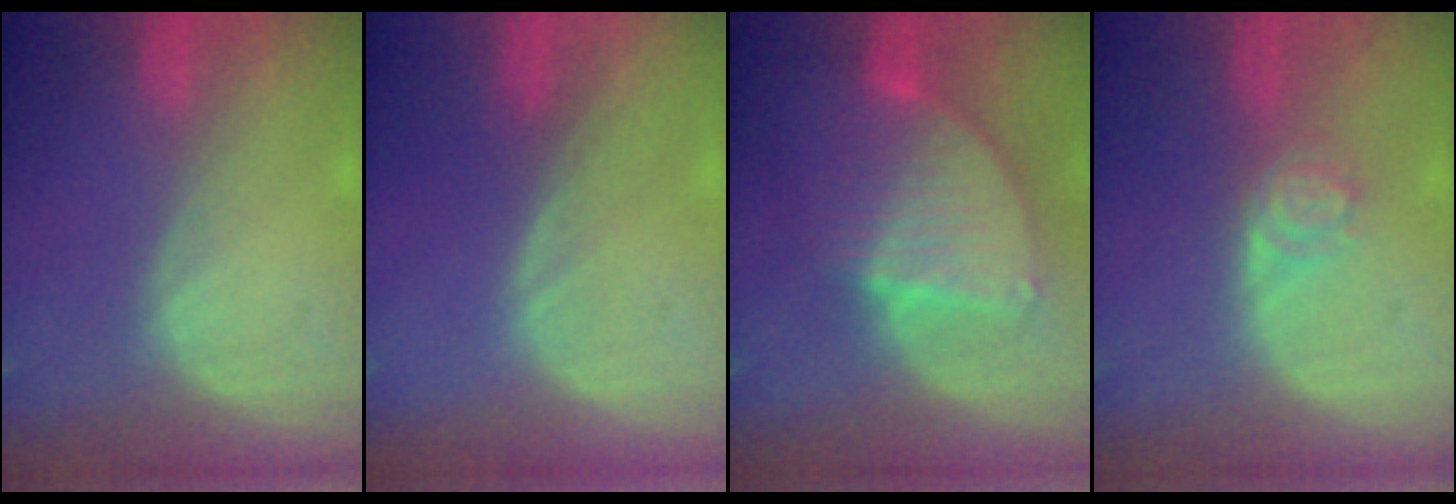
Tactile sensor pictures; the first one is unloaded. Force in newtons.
{"total": 0.0}
{"total": 8.5, "press": 7.5, "slide": 4.1}
{"total": 4.0, "press": 3.4, "slide": 2.2}